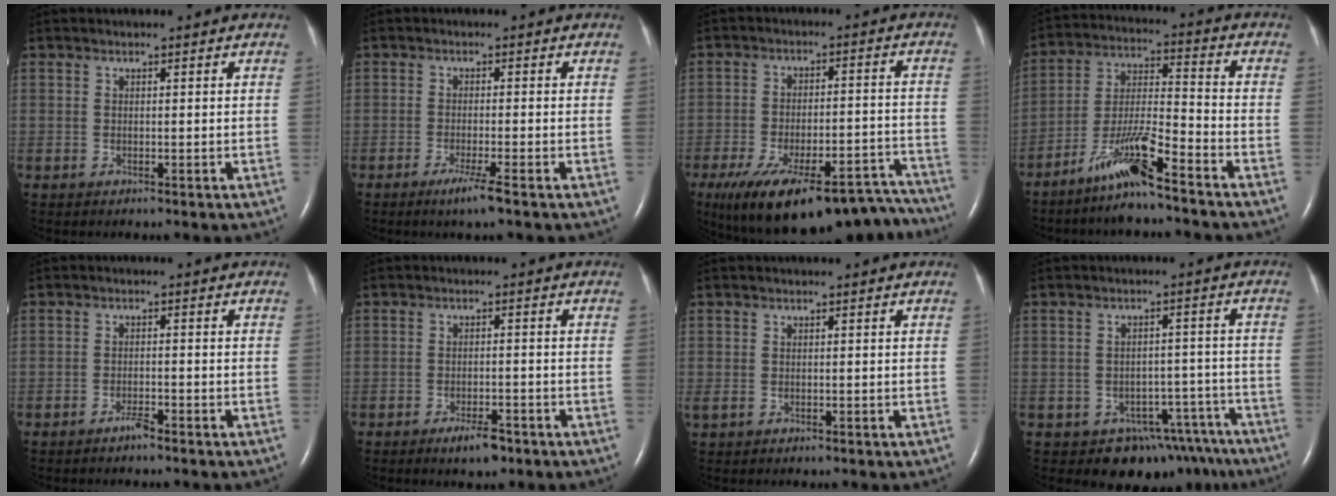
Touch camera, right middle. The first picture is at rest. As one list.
[{"total": 3.5, "force": [-2.2, -0.5, 2.7], "torque": [-0.057, -0.013, -0.042]}, {"total": 24.4, "force": [-20.2, 6.3, 12.0], "torque": [-0.154, 0.003, -0.279]}, {"total": 10.5, "force": [-7.7, 0.3, 7.1], "torque": [-0.142, -0.017, -0.147]}, {"total": 1.6, "force": [-1.4, 0.1, 0.8], "torque": [-0.018, -0.001, -0.025]}, {"total": 3.7, "force": [-2.5, 1.1, 2.4], "torque": [-0.045, -0.001, -0.038]}, {"total": 0.7, "force": [-0.1, 0.4, 0.6], "torque": [-0.021, -0.003, 0.003]}, {"total": 10.3, "force": [-7.7, 6.6, 2.2], "torque": [-0.004, 0.035, -0.089]}]